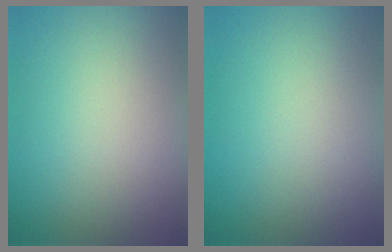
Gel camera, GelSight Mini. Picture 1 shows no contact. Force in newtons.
{"total": 0.0}